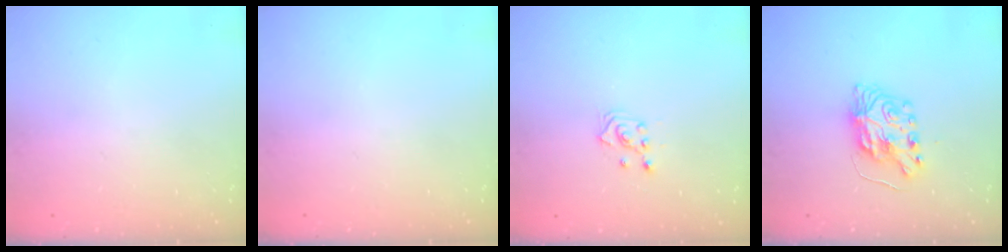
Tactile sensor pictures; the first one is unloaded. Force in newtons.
{"total": 0.0}
{"total": 2.6, "press": 2.4, "slide": 1.0}
{"total": 8.2, "press": 8.2, "slide": 0.5}